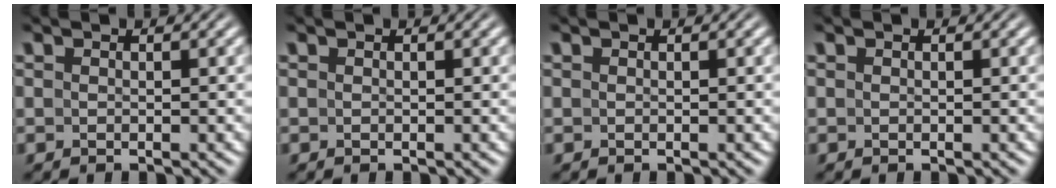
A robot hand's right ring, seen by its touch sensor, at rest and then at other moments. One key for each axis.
{"total": 0.0}
{"total": 0.0}
{"total": 0.0}